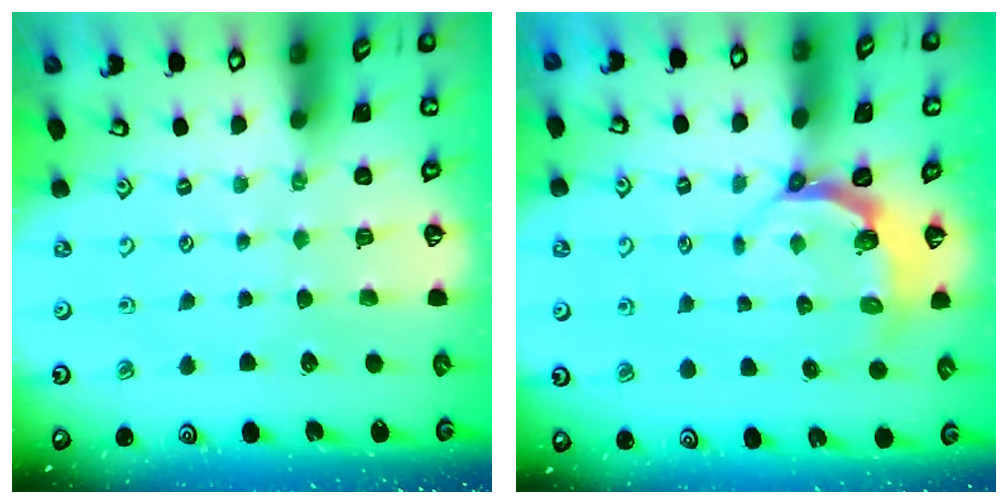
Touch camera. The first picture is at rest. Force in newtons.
{"total": 4.7, "press": 3.7, "slide": 2.8}